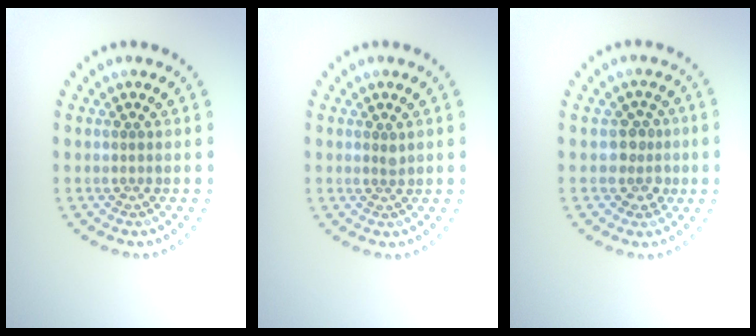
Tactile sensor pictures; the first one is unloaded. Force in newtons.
{"total": 0.6, "press": 0.3, "slide": 0.4}
{"total": 2.2, "press": 1.9, "slide": 1.1}